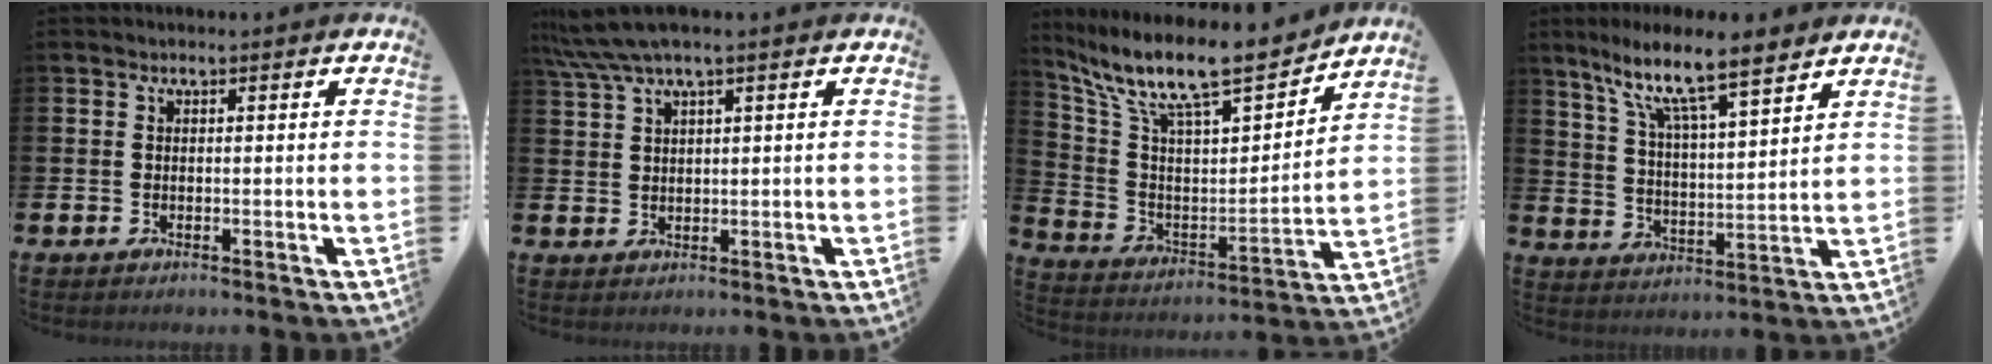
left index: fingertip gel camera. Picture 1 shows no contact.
{"total": 4.6, "force": [3.1, 0.6, 3.3], "torque": [-0.075, 0.002, 0.058]}
{"total": 11.7, "force": [10.2, 2.2, 5.1], "torque": [-0.132, -0.078, 0.171]}
{"total": 10.0, "force": [8.4, 1.3, 5.2], "torque": [-0.127, -0.047, 0.143]}